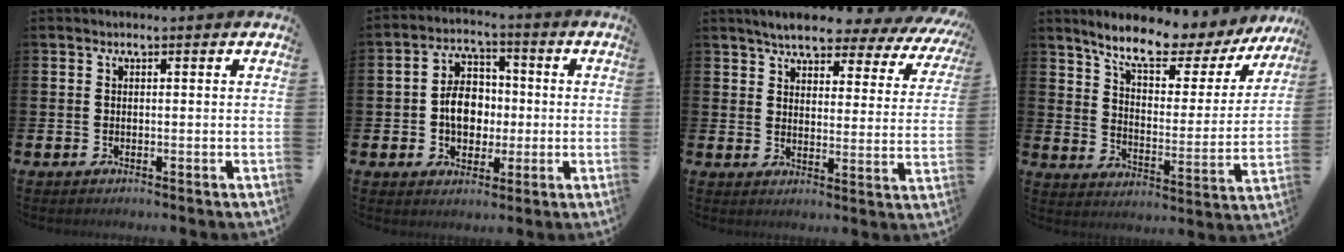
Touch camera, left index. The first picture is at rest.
{"total": 6.5, "force": [-0.5, 4.9, 4.2], "torque": [-0.078, 0.014, -0.014]}
{"total": 6.0, "force": [5.5, 1.2, 2.2], "torque": [-0.061, -0.036, 0.090]}
{"total": 9.2, "force": [7.9, 2.3, 4.1], "torque": [-0.104, -0.055, 0.128]}